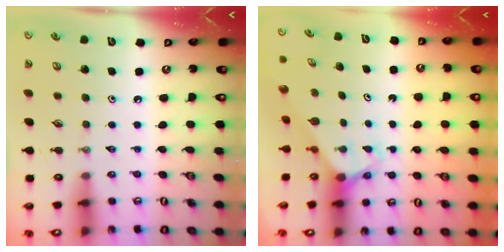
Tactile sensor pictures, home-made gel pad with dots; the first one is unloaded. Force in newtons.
{"total": 2.8, "press": 2.8, "slide": 0.2}